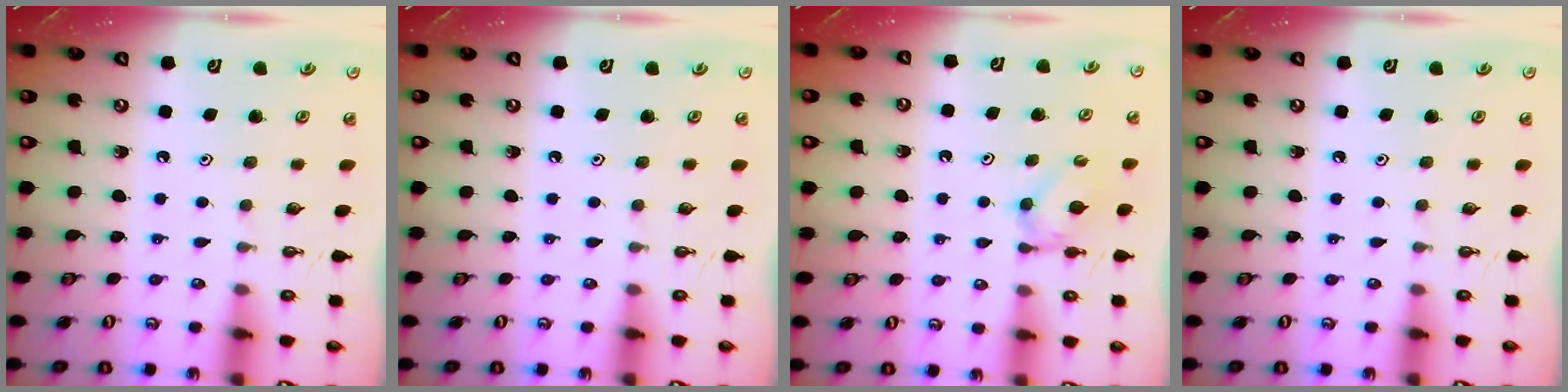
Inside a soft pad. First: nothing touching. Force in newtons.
{"total": 0.0}
{"total": 3.7, "press": 3.6, "slide": 0.6}
{"total": 0.0}